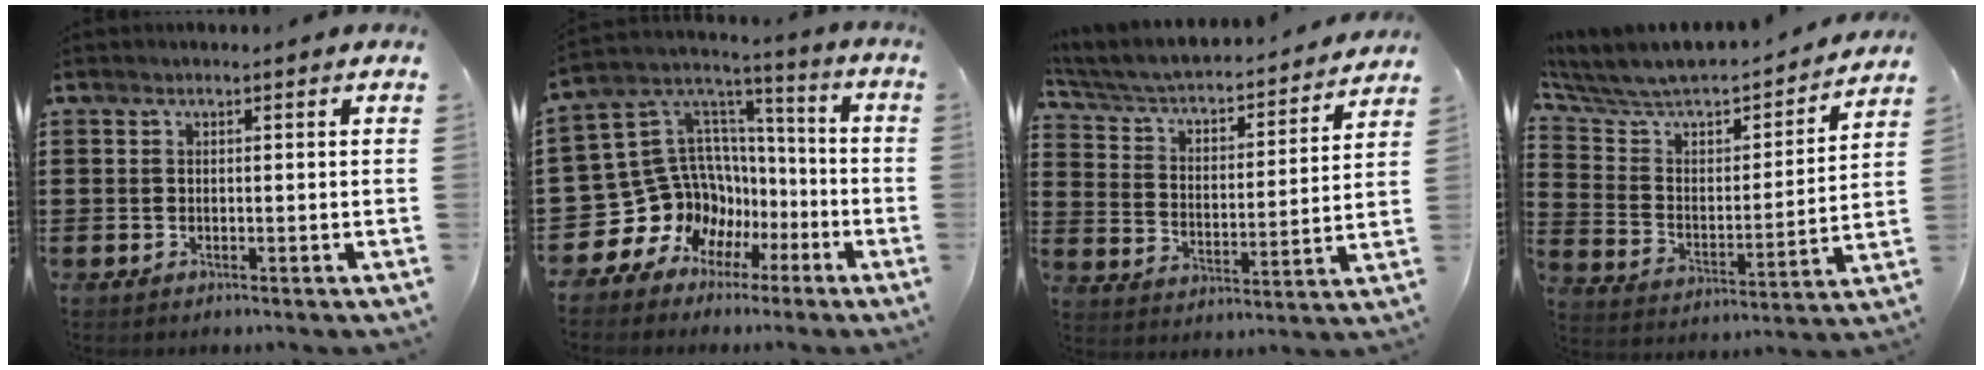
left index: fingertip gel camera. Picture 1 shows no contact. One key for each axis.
{"total": 13.4, "fx": -4.7, "fy": 12.1, "fz": 3.5, "tx": -0.130, "ty": -0.023, "tz": -0.051}
{"total": 3.7, "fx": 3.2, "fy": 1.0, "fz": 1.6, "tx": -0.049, "ty": -0.032, "tz": 0.045}
{"total": 6.1, "fx": 5.3, "fy": 2.4, "fz": 1.8, "tx": -0.068, "ty": -0.045, "tz": 0.085}